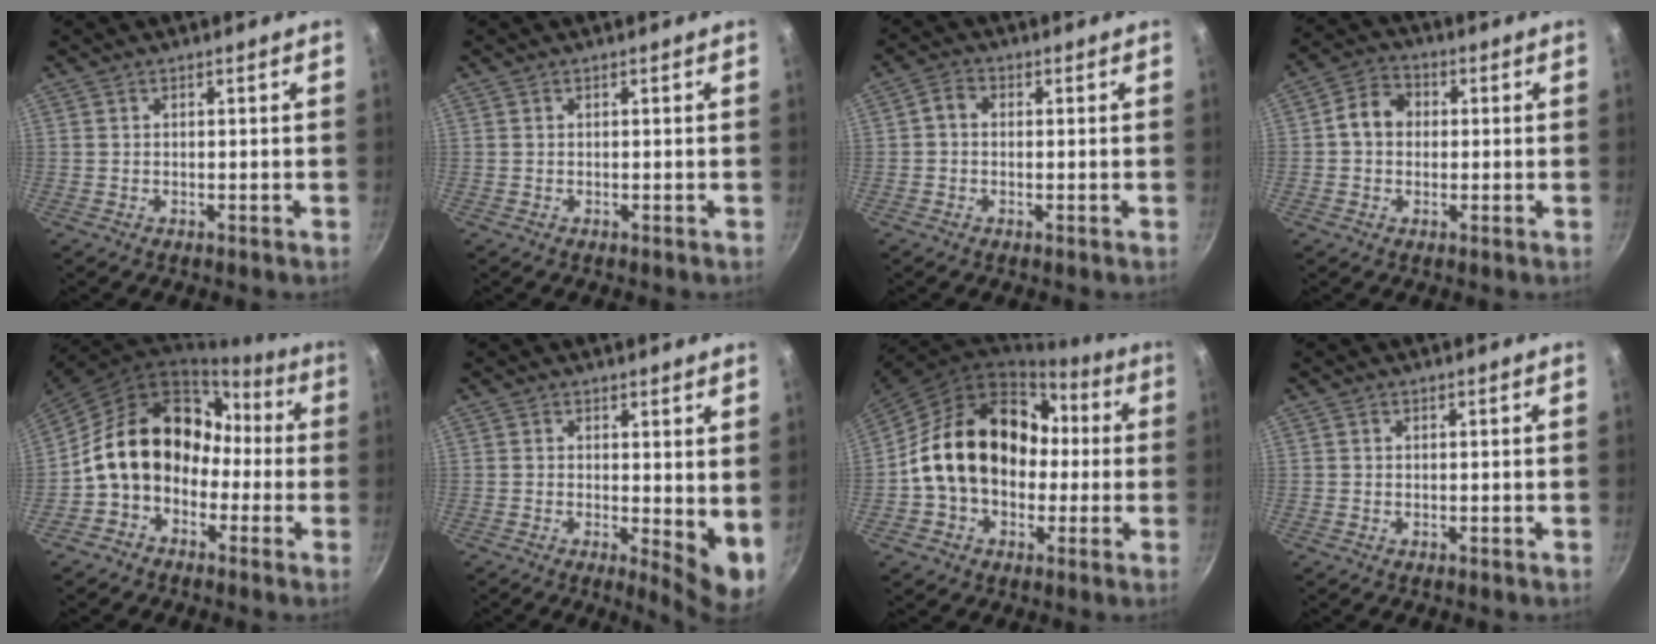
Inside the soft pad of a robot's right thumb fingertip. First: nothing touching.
{"total": 0.0}
{"total": 2.6, "force": [0.0, 2.0, 1.6], "torque": [-0.032, 0.010, -0.007]}
{"total": 6.4, "force": [0.4, 5.3, 3.5], "torque": [-0.035, 0.017, -0.008]}
{"total": 17.0, "force": [-1.9, 13.4, 10.3], "torque": [-0.137, 0.076, -0.041]}
{"total": 6.5, "force": [0.7, 2.4, 6.0], "torque": [-0.080, -0.020, 0.009]}
{"total": 20.8, "force": [0.3, 16.0, 13.3], "torque": [-0.201, 0.063, 0.005]}
{"total": 0.0}